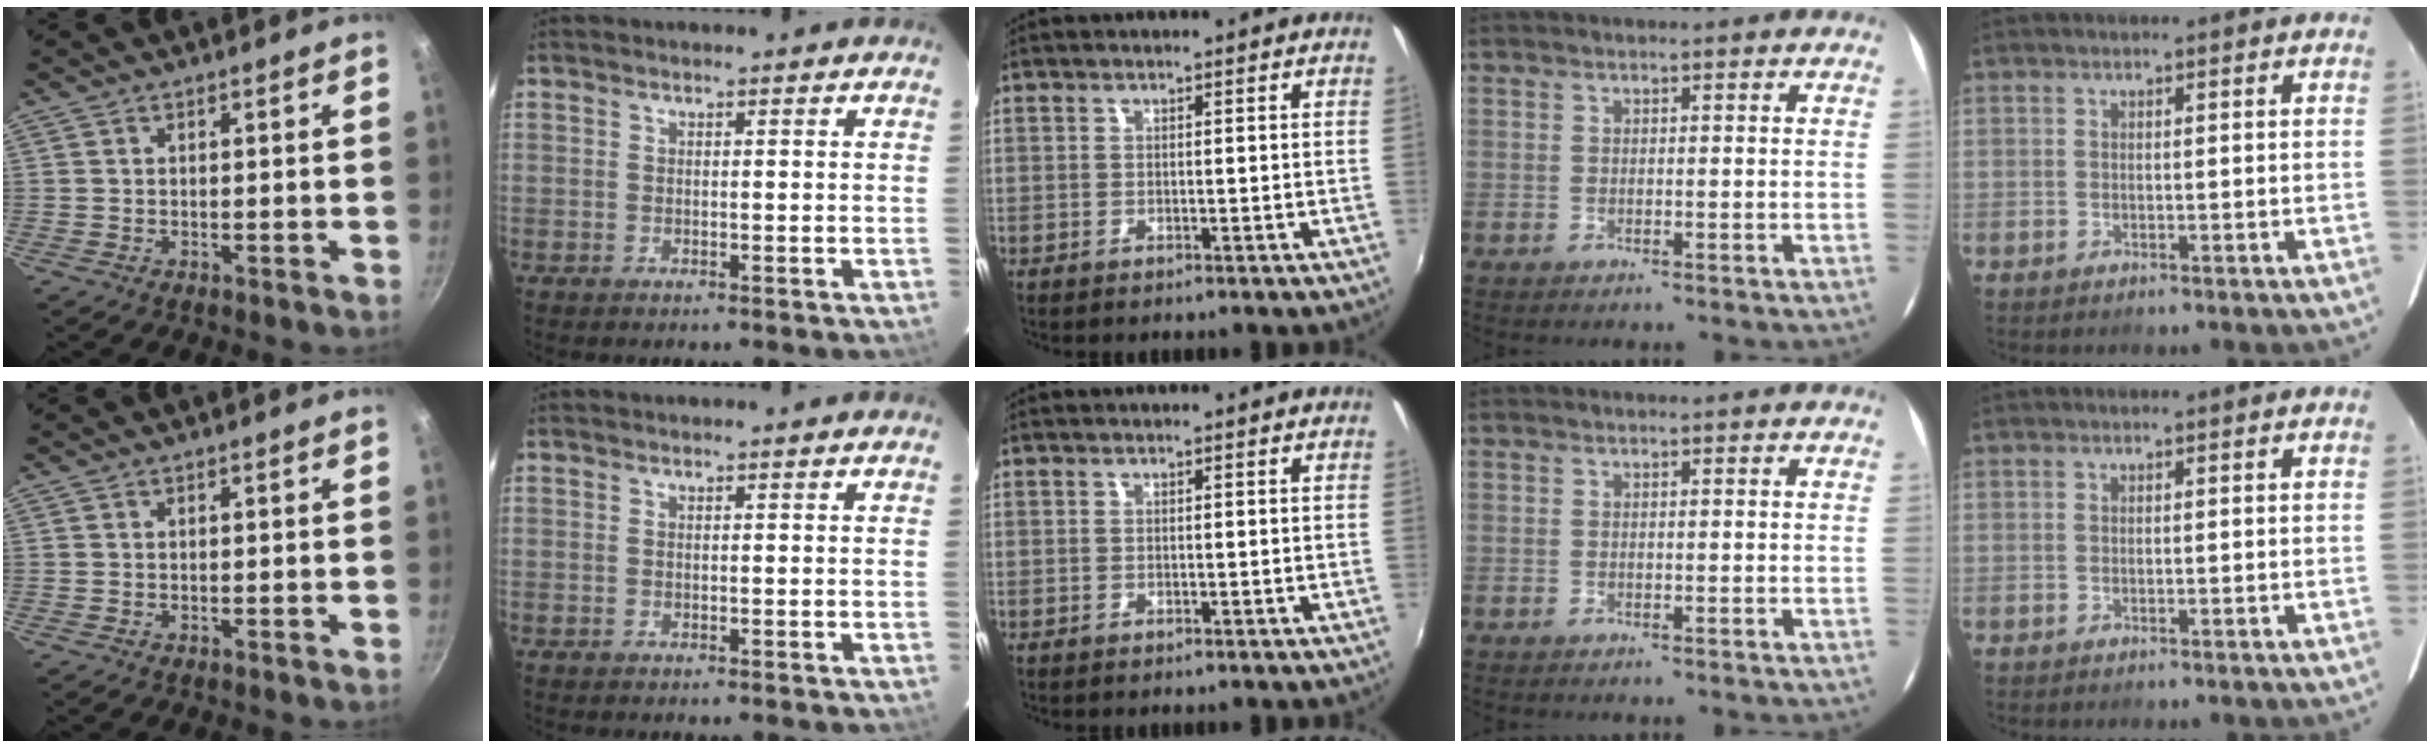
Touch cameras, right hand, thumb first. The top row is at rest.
{}